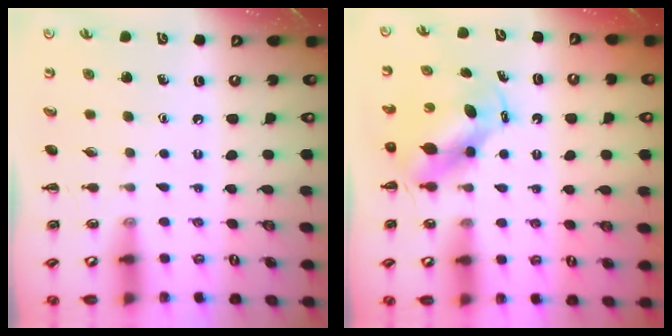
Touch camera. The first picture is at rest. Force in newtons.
{"total": 5.5, "press": 5.4, "slide": 1.2}